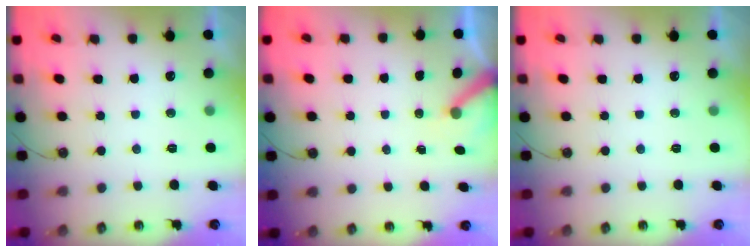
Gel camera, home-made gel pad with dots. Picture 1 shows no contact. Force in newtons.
{"total": 3.5, "press": 3.5, "slide": 0.3}
{"total": 0.0}